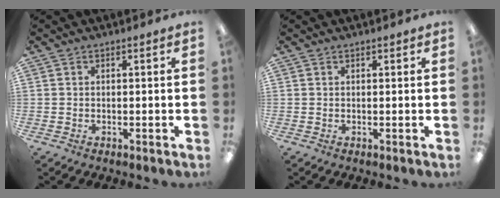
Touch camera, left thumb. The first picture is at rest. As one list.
[{"total": 0.5, "force": [0.4, 0.4, 0.0], "torque": [-0.001, 0.002, 0.006]}]